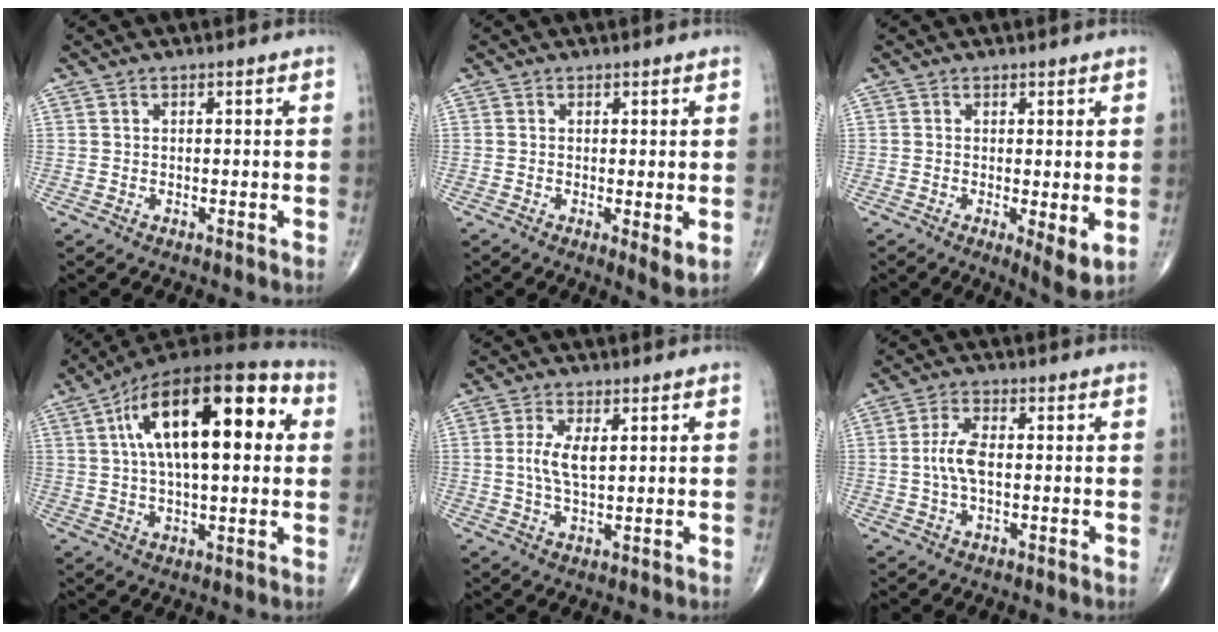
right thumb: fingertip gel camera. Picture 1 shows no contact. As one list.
[{"total": 3.1, "force": [-0.1, 0.8, 3.0], "torque": [-0.046, -0.012, -0.007]}, {"total": 5.0, "force": [-0.5, 1.4, 4.8], "torque": [-0.071, -0.016, -0.010]}, {"total": 23.1, "force": [5.6, 9.7, 20.2], "torque": [-0.322, 0.024, 0.080]}, {"total": 5.0, "force": [0.9, 2.1, 4.4], "torque": [-0.096, -0.004, 0.018]}, {"total": 4.7, "force": [-0.3, 2.0, 4.3], "torque": [-0.101, 0.010, -0.010]}]